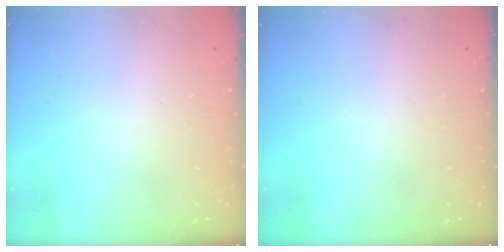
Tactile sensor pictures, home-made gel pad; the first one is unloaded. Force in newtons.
{"total": 0.0}